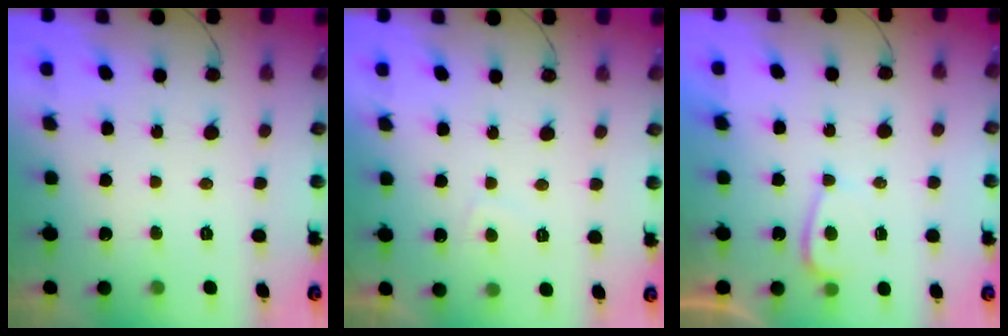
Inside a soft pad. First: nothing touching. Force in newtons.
{"total": 0.8, "press": 0.6, "slide": 0.5}
{"total": 2.7, "press": 2.7, "slide": 0.6}